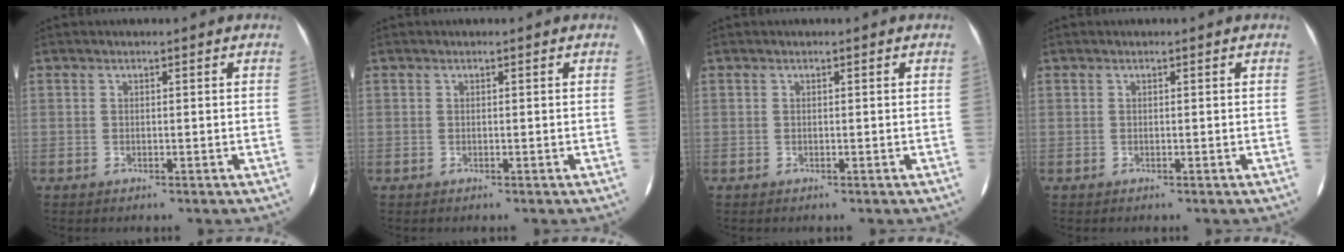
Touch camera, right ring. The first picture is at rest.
{"total": 0.0}
{"total": 0.0}
{"total": 0.0}